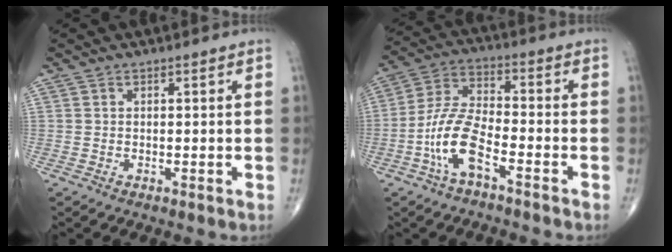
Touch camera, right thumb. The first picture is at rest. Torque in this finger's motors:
{"motor_torque": [3.82, 1.19, 1.22, -0.11, 0.14]}